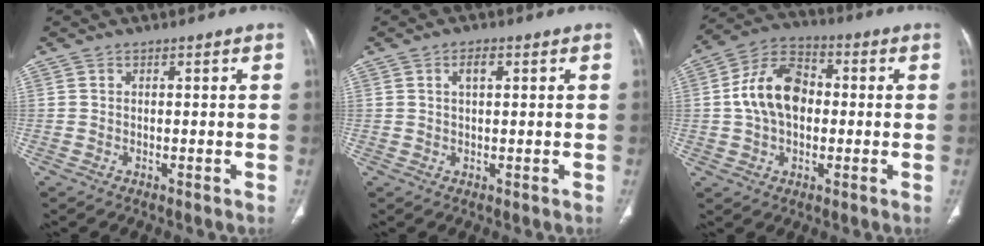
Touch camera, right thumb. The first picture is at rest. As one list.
[{"total": 2.6, "force": [1.0, 1.2, 2.2], "torque": [-0.039, 0.003, 0.019]}, {"total": 12.8, "force": [0.4, 8.7, 9.4], "torque": [-0.160, 0.026, -0.001]}]